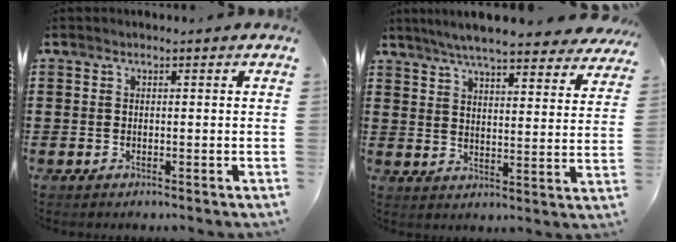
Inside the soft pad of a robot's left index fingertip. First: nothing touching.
{"total": 6.9, "force": [6.3, -0.1, 2.9], "torque": [-0.079, -0.029, 0.111]}